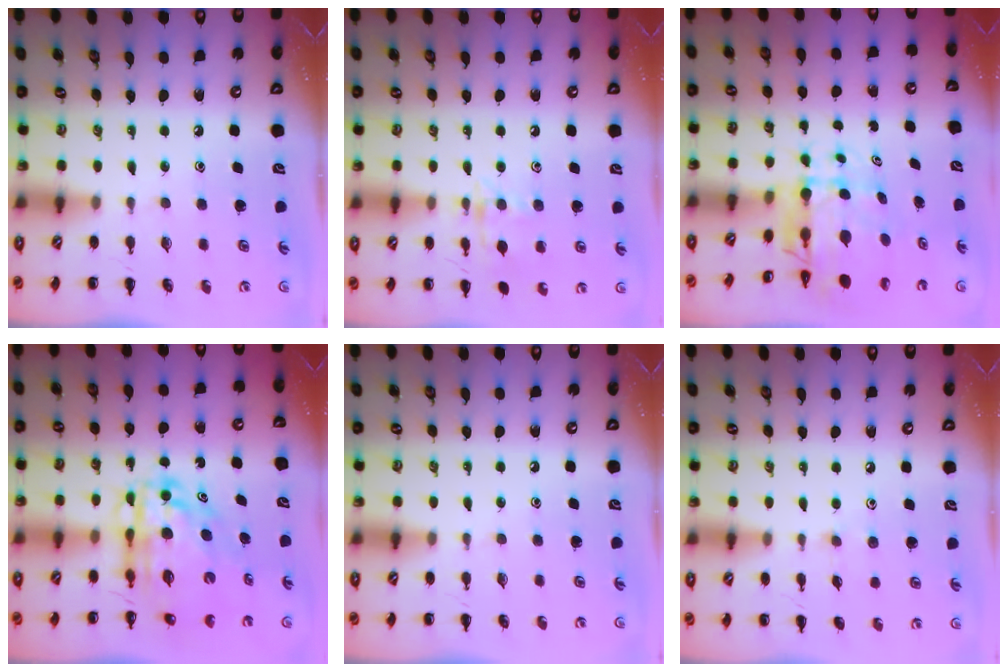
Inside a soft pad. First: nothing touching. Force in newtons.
{"total": 10.2, "press": 10.2, "slide": 0.7}
{"total": 5.6, "press": 5.2, "slide": 1.9}
{"total": 10.2, "press": 9.8, "slide": 3.1}
{"total": 0.0}
{"total": 3.3, "press": 3.0, "slide": 1.4}